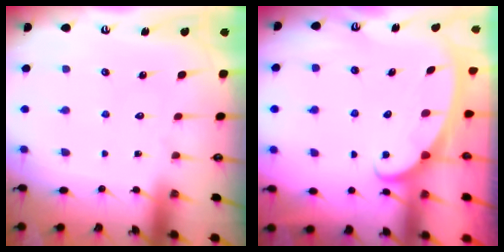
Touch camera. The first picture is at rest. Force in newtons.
{"total": 2.5, "press": 2.4, "slide": 0.4}